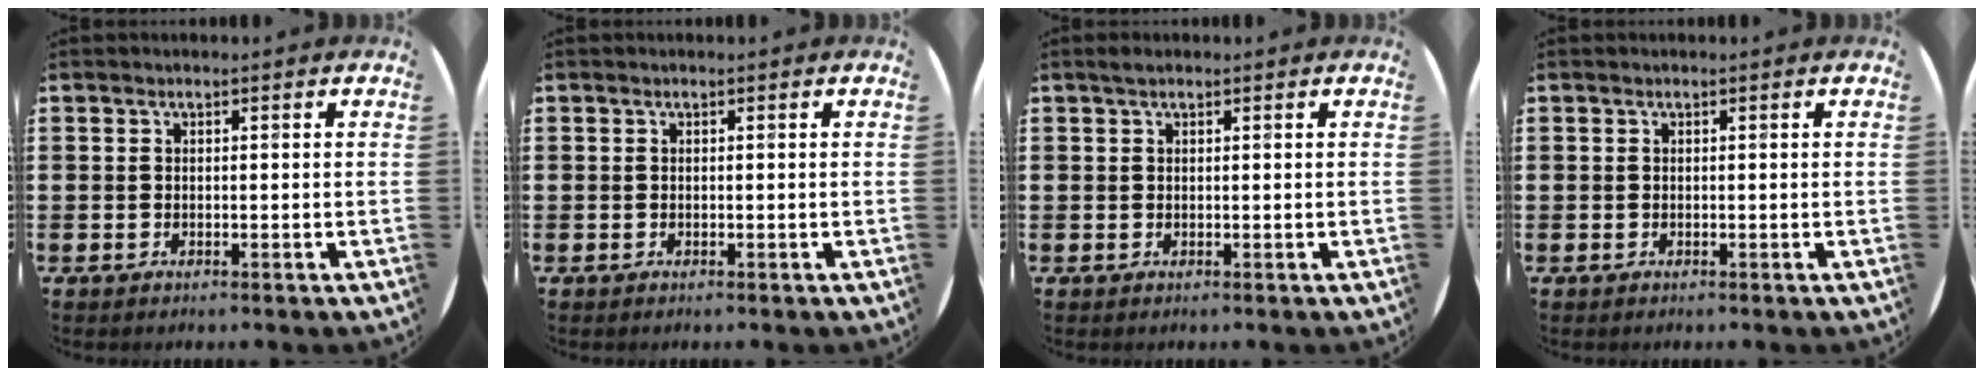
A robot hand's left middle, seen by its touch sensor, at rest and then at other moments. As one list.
[{"total": 0.0}, {"total": 0.8, "force": [0.6, 0.4, 0.4], "torque": [-0.001, 0.002, 0.008]}, {"total": 0.0}]